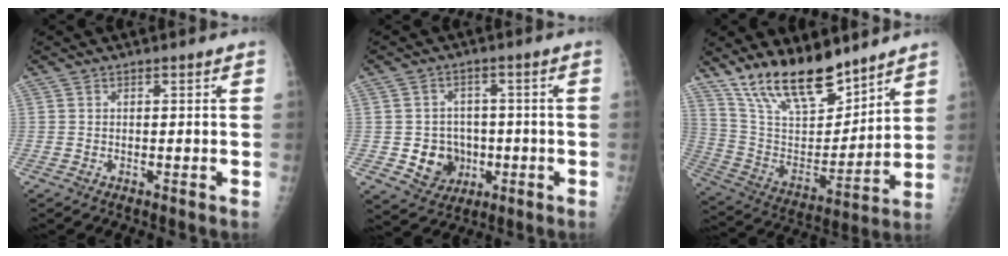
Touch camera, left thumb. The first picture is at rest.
{"total": 7.9, "force": [-1.5, 7.1, 3.2], "torque": [-0.016, 0.009, -0.016]}
{"total": 18.7, "force": [14.4, 6.8, 9.8], "torque": [-0.129, -0.082, 0.270]}